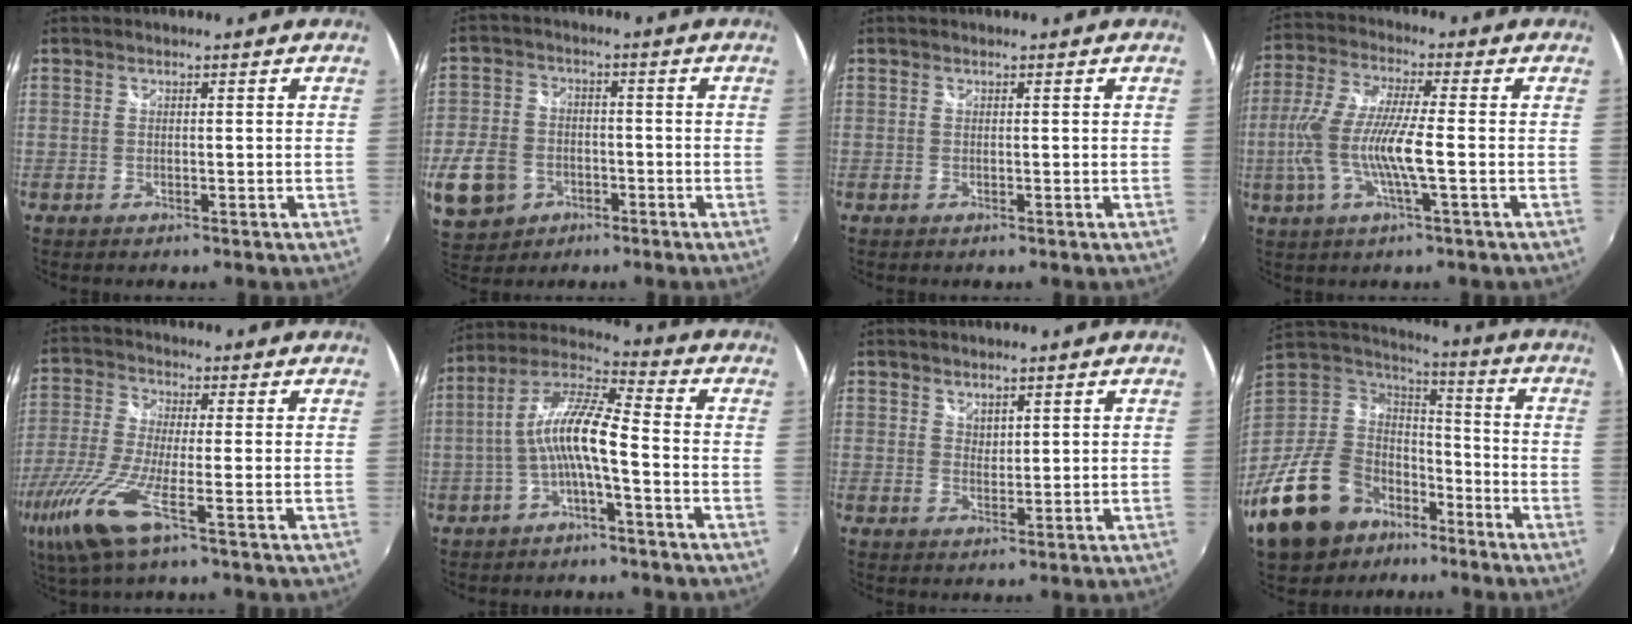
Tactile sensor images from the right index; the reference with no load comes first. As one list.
[{"total": 13.2, "force": [-4.7, 10.6, 6.4], "torque": [-0.175, 0.005, -0.076]}, {"total": 0.0}, {"total": 11.8, "force": [-2.4, 1.3, 11.5], "torque": [-0.236, -0.006, -0.045]}, {"total": 13.7, "force": [-7.2, 1.6, 11.5], "torque": [-0.264, -0.043, -0.143]}, {"total": 10.0, "force": [-2.7, 1.7, 9.4], "torque": [-0.206, 0.019, -0.051]}, {"total": 1.9, "force": [1.6, 1.0, 0.4], "torque": [-0.001, 0.000, 0.028]}, {"total": 23.3, "force": [-14.2, 14.7, 11.2], "torque": [-0.253, 0.015, -0.227]}]